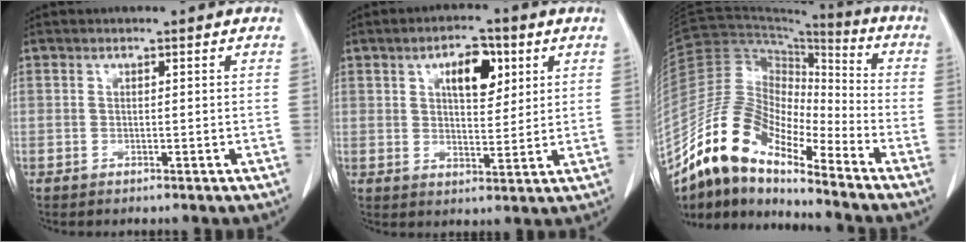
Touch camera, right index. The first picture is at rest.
{"total": 7.2, "force": [3.0, 3.3, 5.7], "torque": [-0.091, 0.009, 0.049]}
{"total": 13.5, "force": [-11.3, 4.2, 6.0], "torque": [-0.114, 0.043, -0.213]}